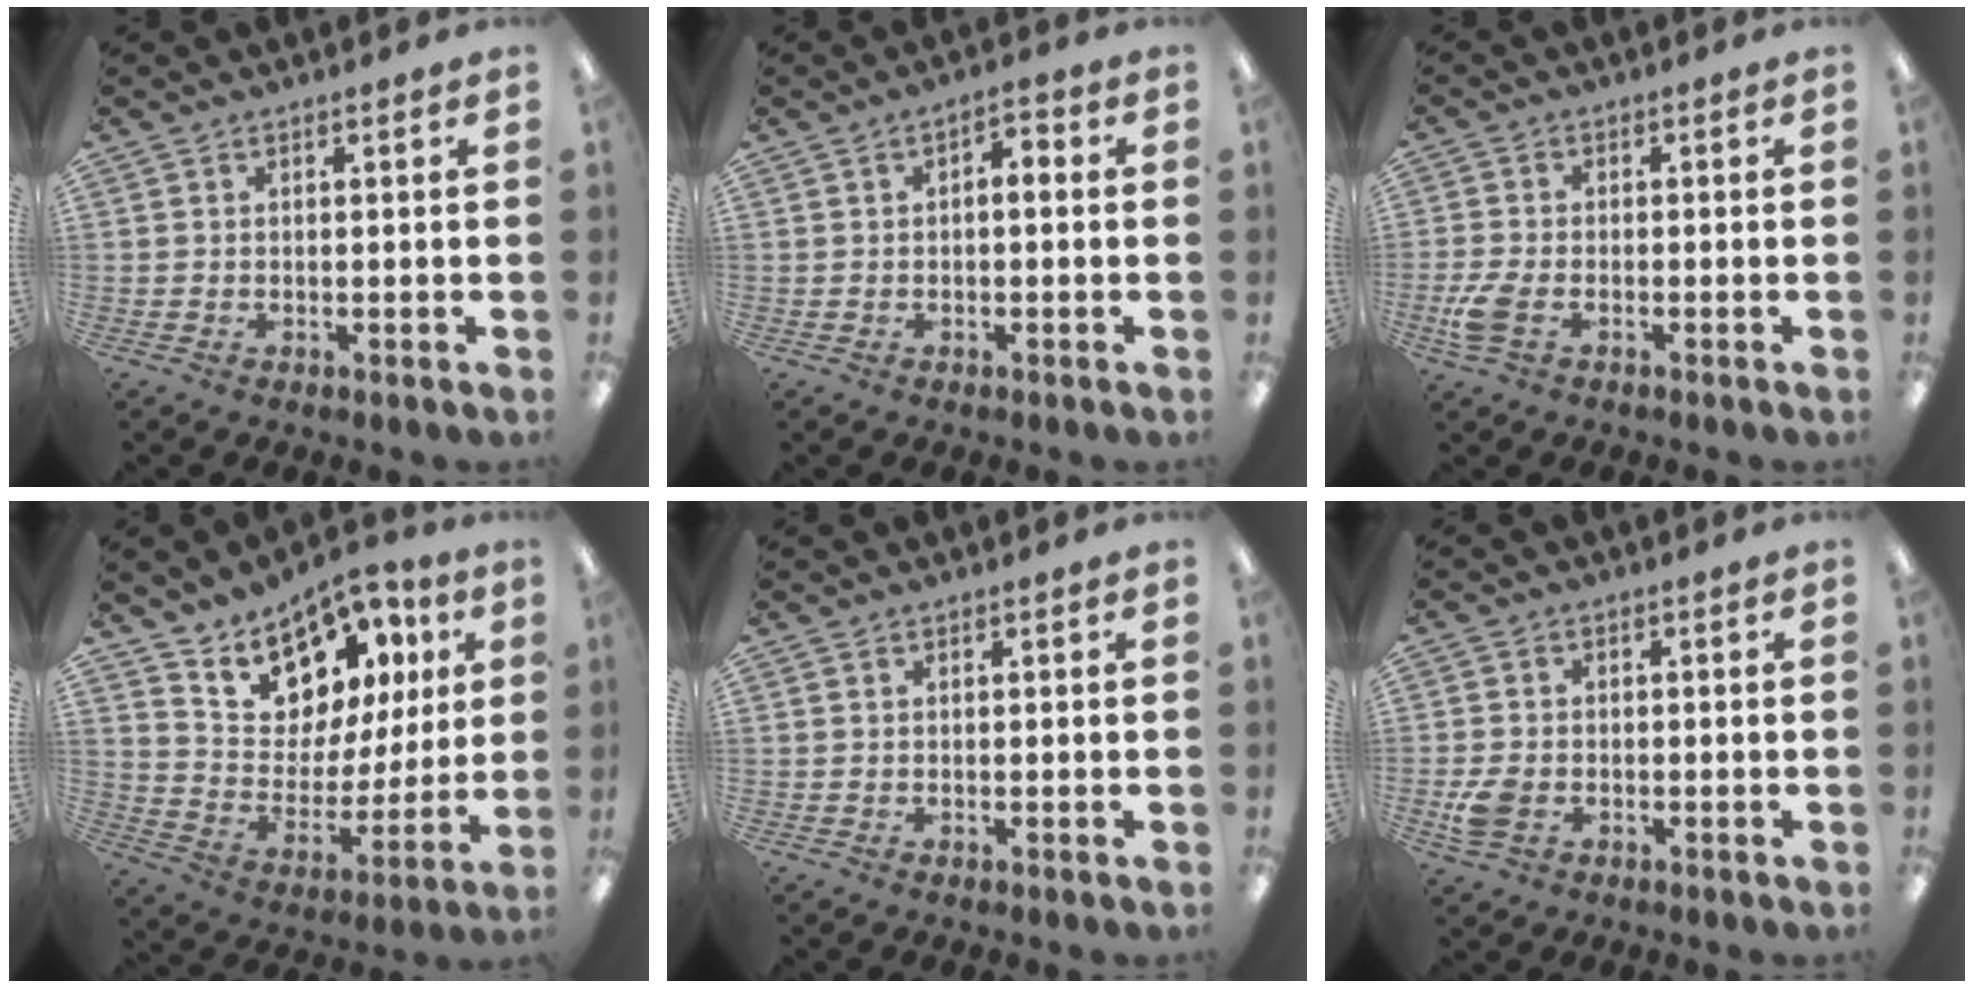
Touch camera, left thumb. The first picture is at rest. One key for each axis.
{"total": 2.7, "fx": -0.8, "fy": 1.6, "fz": 2.0, "tx": -0.036, "ty": 0.010, "tz": -0.017}
{"total": 5.7, "fx": -2.1, "fy": 3.3, "fz": 4.1, "tx": -0.095, "ty": 0.002, "tz": -0.042}
{"total": 14.6, "fx": 10.9, "fy": 8.8, "fz": 4.3, "tx": -0.089, "ty": -0.082, "tz": 0.203}
{"total": 0.0}
{"total": 5.3, "fx": -1.9, "fy": 3.7, "fz": 3.3, "tx": -0.070, "ty": 0.008, "tz": -0.034}